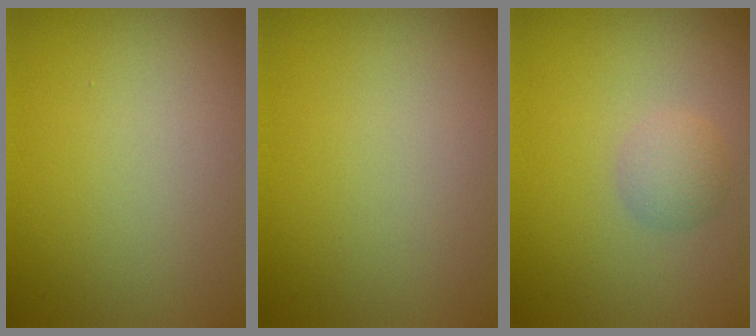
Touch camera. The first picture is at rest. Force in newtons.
{"total": 0.0}
{"total": 1.9, "press": 1.9, "slide": 0.1}